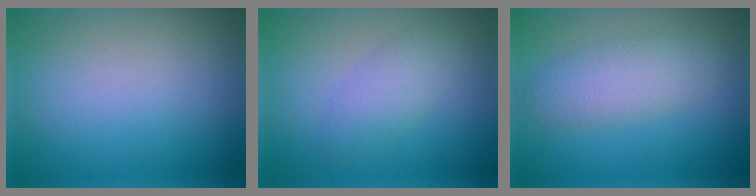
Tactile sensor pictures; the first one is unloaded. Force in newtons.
{"total": 2.5, "press": 2.5, "slide": 0.1}
{"total": 3.9, "press": 3.9, "slide": 0.1}